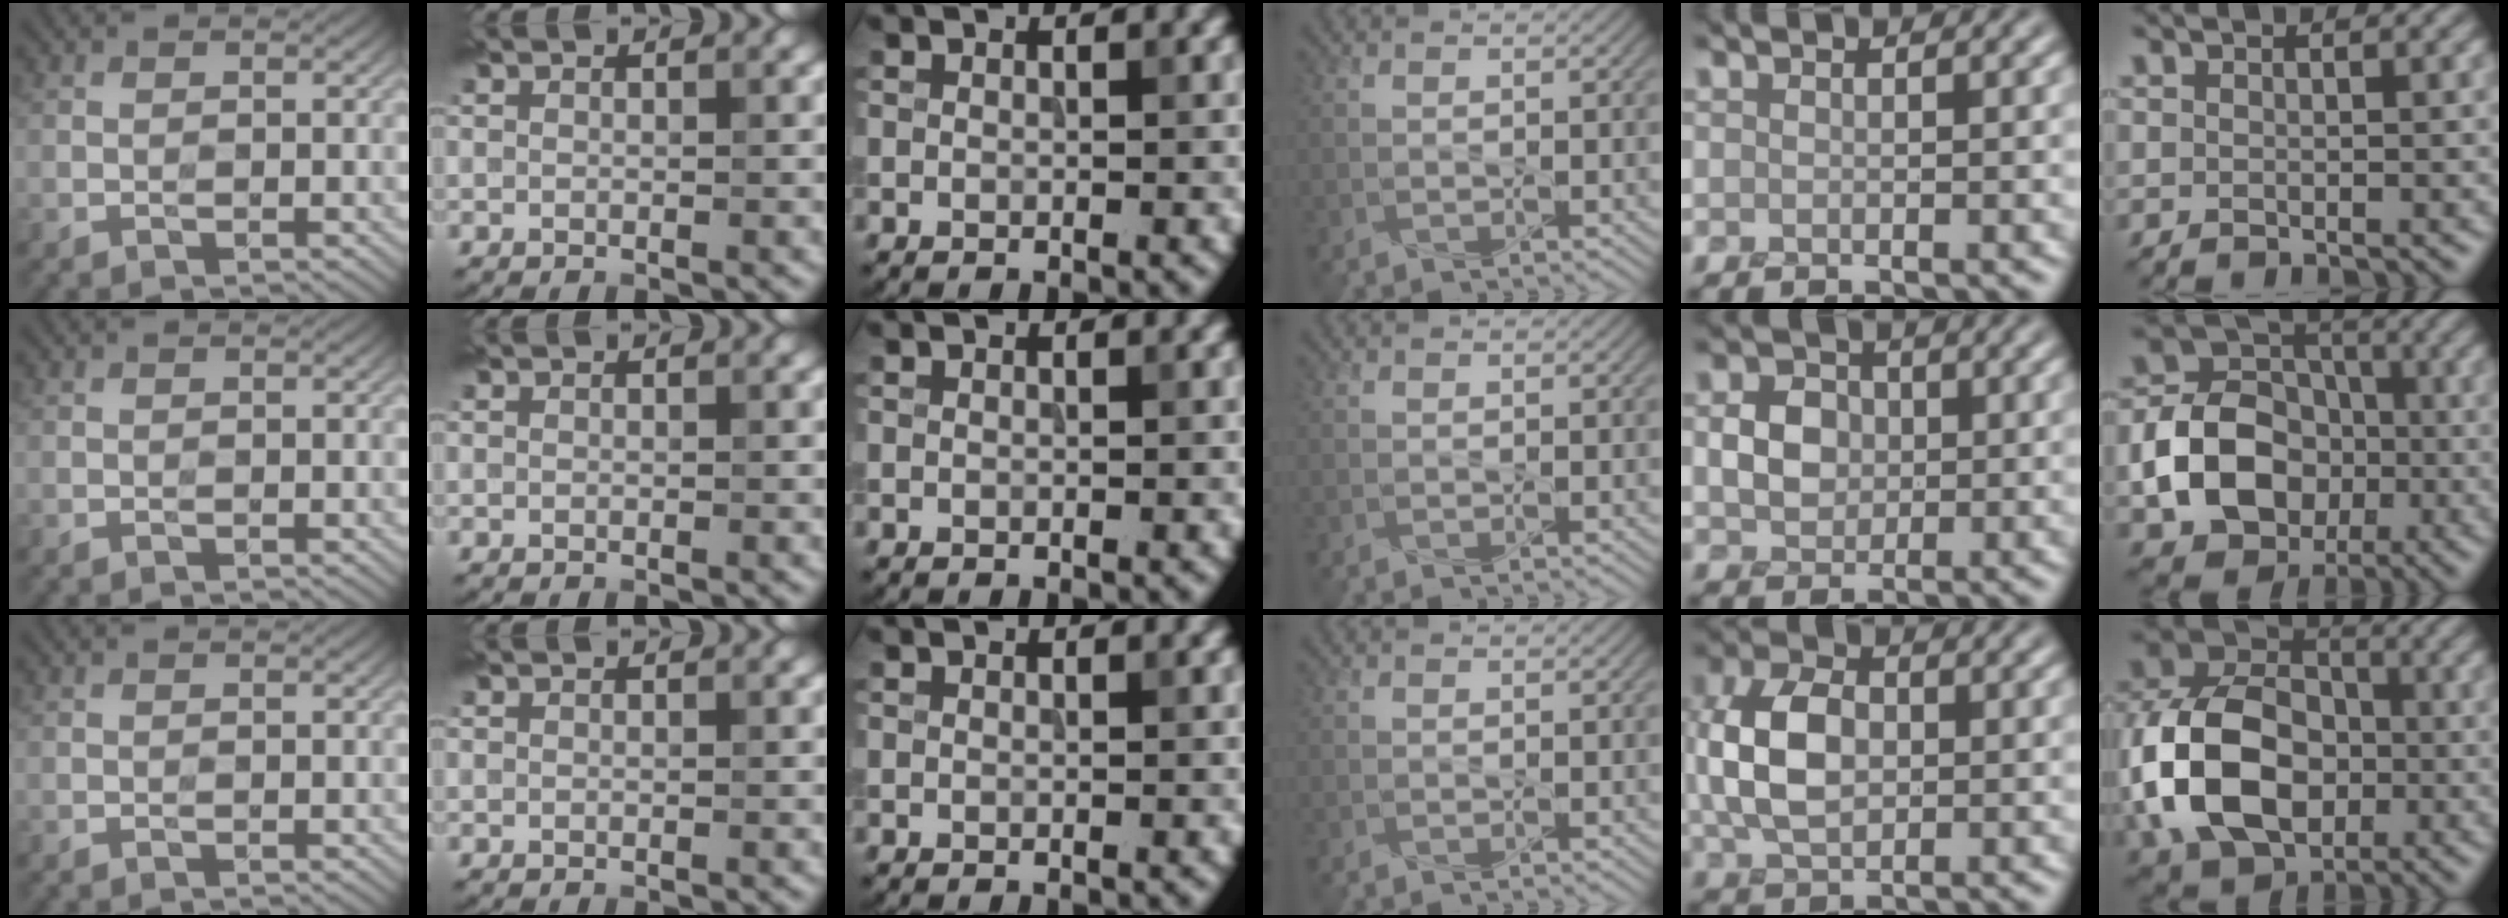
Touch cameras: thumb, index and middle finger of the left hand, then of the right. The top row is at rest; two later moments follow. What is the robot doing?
{"motion": "press", "object": "stapler"}